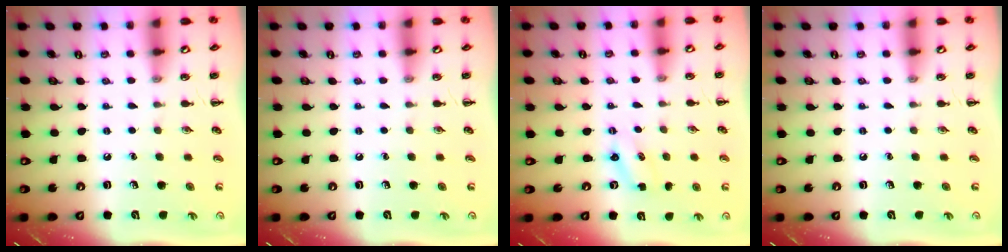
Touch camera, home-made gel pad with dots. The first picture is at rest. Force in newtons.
{"total": 0.0}
{"total": 2.4, "press": 2.4, "slide": 0.6}
{"total": 0.0}